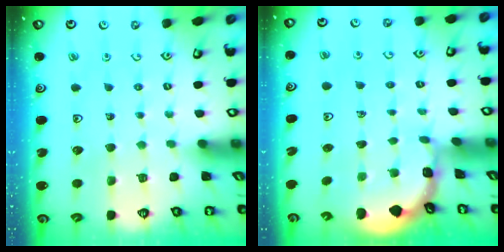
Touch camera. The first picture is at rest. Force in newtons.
{"total": 1.6, "press": 1.6, "slide": 0.1}